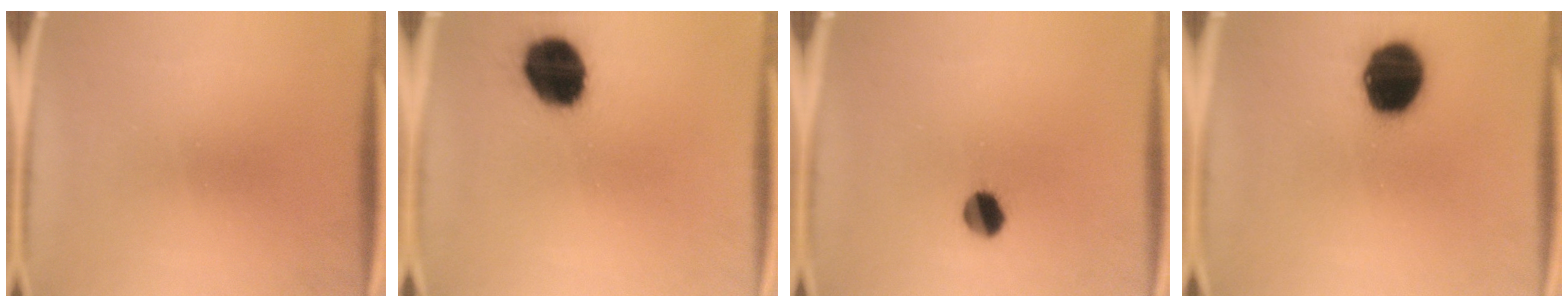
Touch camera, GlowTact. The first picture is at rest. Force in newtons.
{"total": 14.5}
{"total": 5.5}
{"total": 16.5}